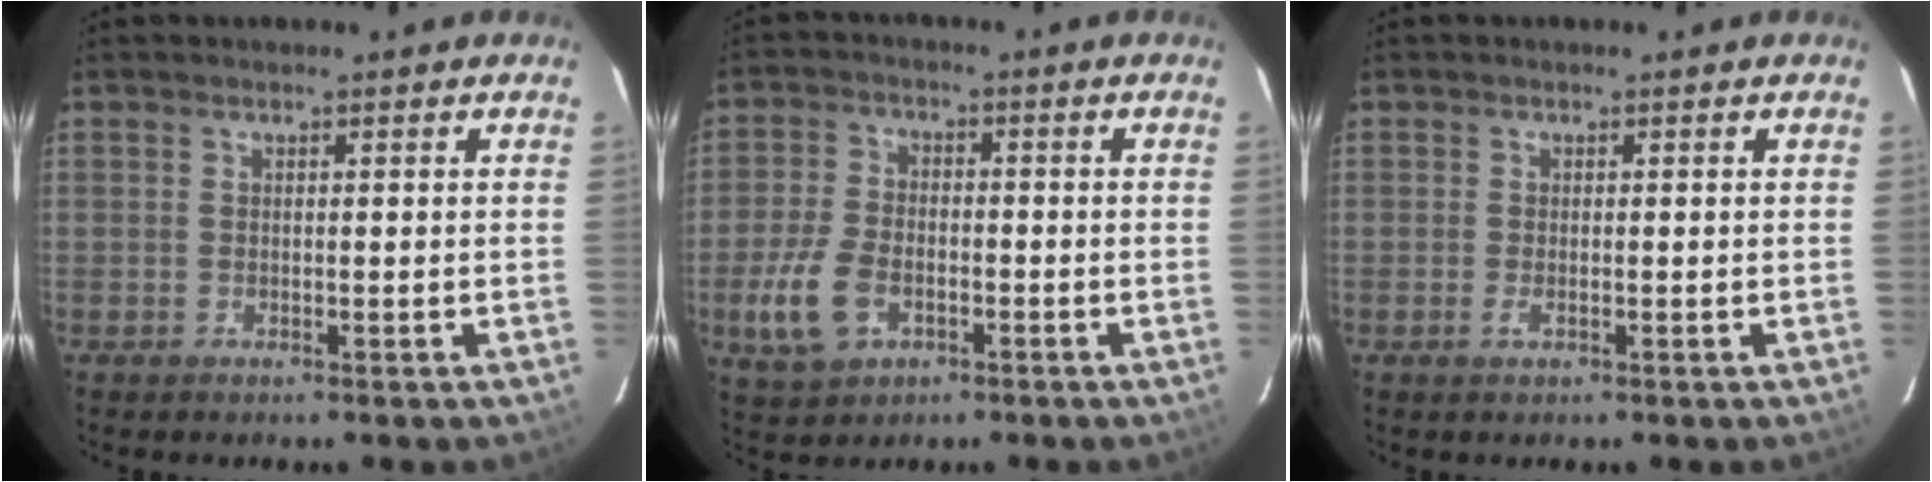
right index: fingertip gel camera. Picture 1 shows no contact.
{"total": 8.5, "force": [-3.8, 5.5, 5.3], "torque": [-0.135, -0.003, -0.067]}
{"total": 1.3, "force": [-0.5, 0.4, 1.1], "torque": [-0.024, -0.002, -0.008]}